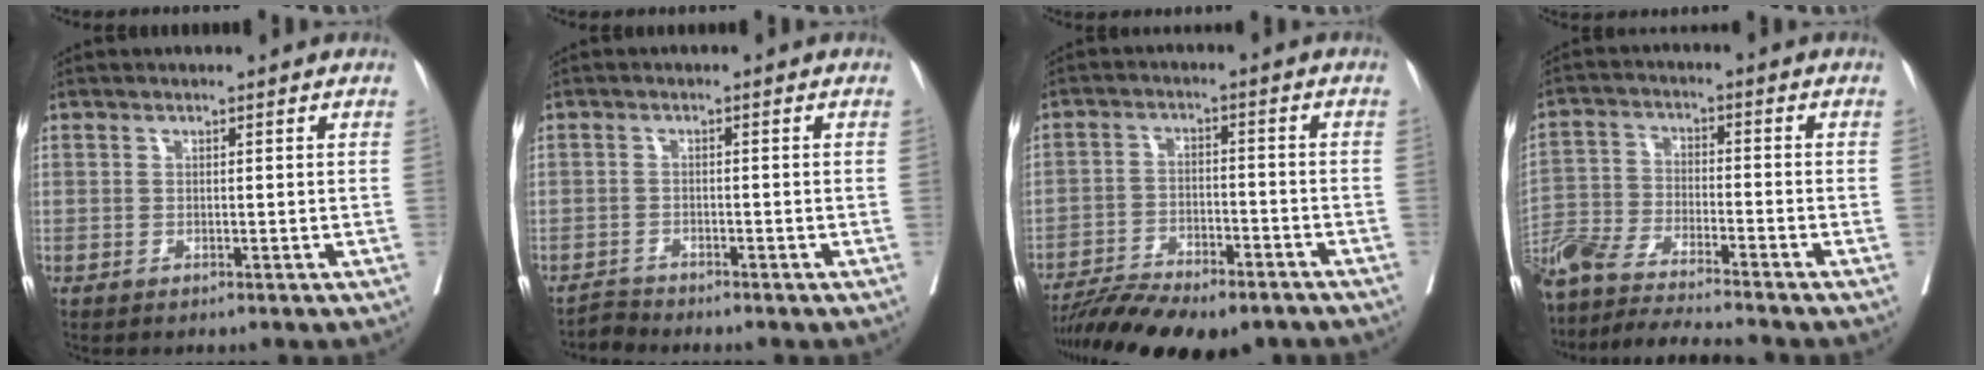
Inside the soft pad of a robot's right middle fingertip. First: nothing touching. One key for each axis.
{"total": 1.7, "fx": -1.6, "fy": -0.2, "fz": -0.7, "tx": 0.017, "ty": -0.010, "tz": -0.030}
{"total": 16.5, "fx": -13.7, "fy": 4.7, "fz": 7.8, "tx": -0.136, "ty": -0.003, "tz": -0.208}
{"total": 13.4, "fx": -12.3, "fy": -0.5, "fz": 5.3, "tx": -0.099, "ty": -0.012, "tz": -0.219}